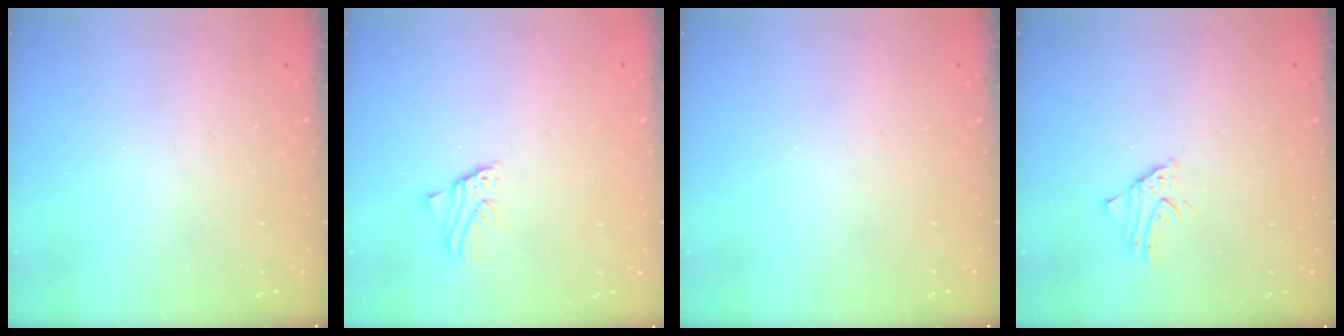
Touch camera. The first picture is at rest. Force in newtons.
{"total": 1.4, "press": 1.4, "slide": 0.0}
{"total": 0.0}
{"total": 1.5, "press": 1.5, "slide": 0.1}